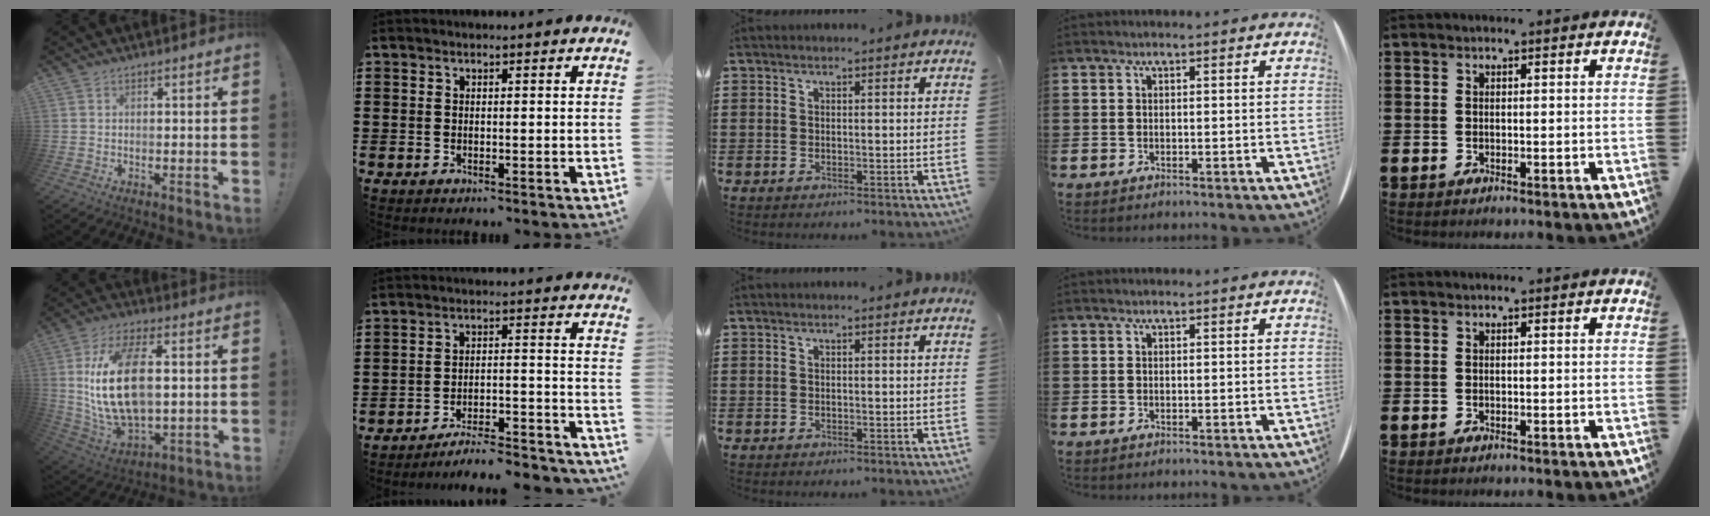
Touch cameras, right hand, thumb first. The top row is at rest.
{"thumb": {"total": 20.0, "force": [2.4, 10.7, 16.7], "torque": [-0.329, -0.003, 0.039]}, "index": {"total": 6.2, "force": [-6.0, 0.1, 1.7], "torque": [-0.025, 0.006, -0.116]}}